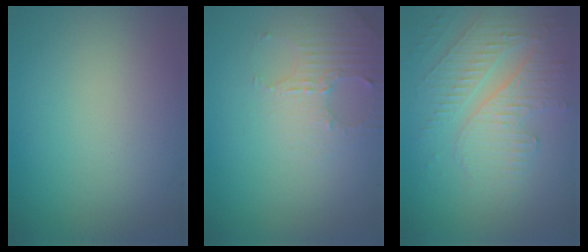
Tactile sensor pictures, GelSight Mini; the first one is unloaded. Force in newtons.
{"total": 3.0, "press": 2.9, "slide": 0.7}
{"total": 4.0, "press": 3.4, "slide": 2.0}